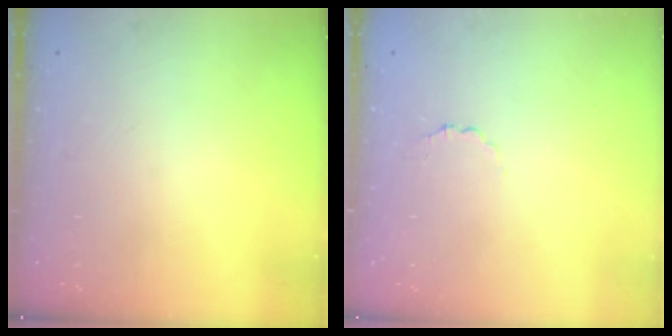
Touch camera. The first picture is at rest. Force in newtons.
{"total": 1.7, "press": 1.6, "slide": 0.5}